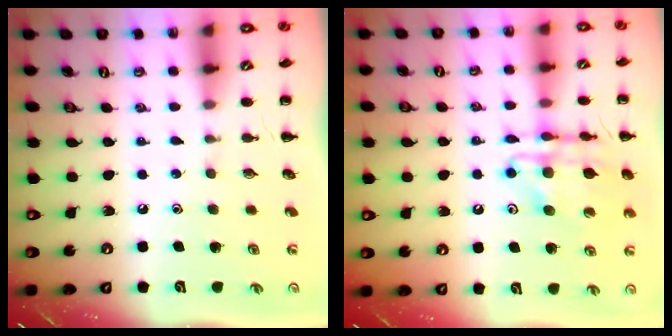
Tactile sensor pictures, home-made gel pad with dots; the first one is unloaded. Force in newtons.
{"total": 15.0, "press": 14.7, "slide": 3.1}